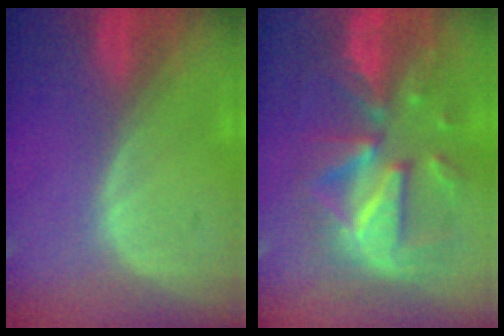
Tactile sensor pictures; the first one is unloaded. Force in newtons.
{"total": 12.1, "press": 12.0, "slide": 1.3}